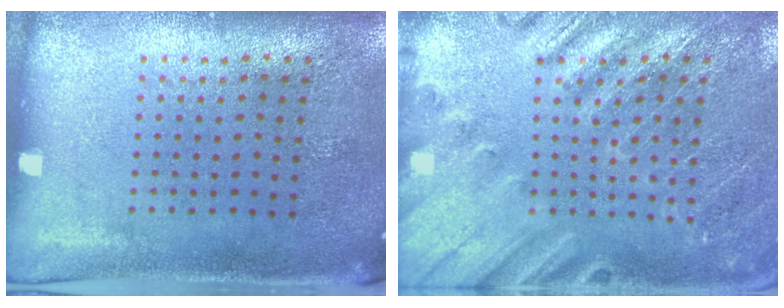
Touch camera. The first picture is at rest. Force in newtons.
{"total": 2.4, "press": 2.4, "slide": 0.3}